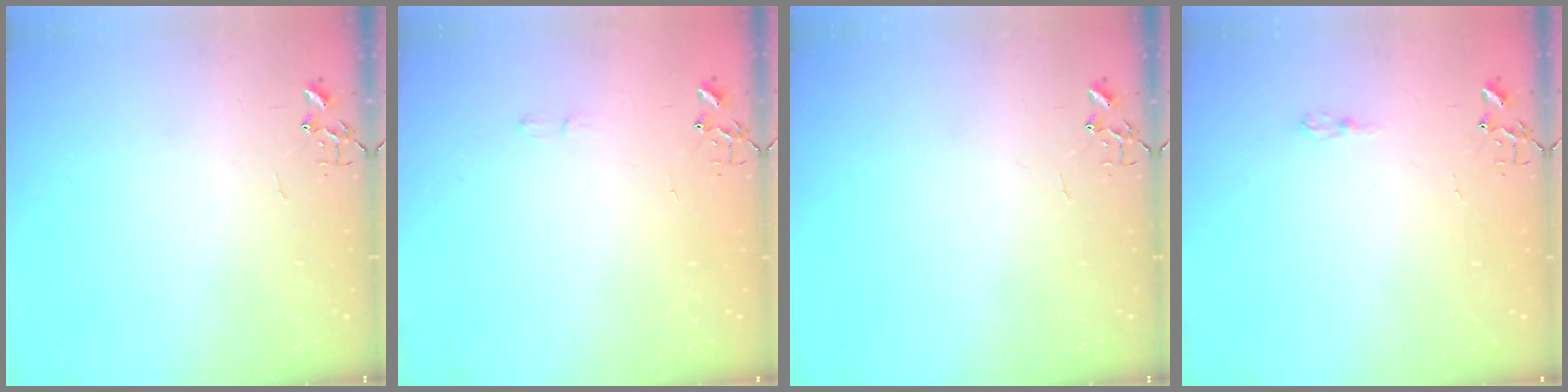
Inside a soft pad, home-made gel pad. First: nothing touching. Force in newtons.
{"total": 4.5, "press": 4.5, "slide": 0.4}
{"total": 0.0}
{"total": 6.5, "press": 6.5, "slide": 0.6}